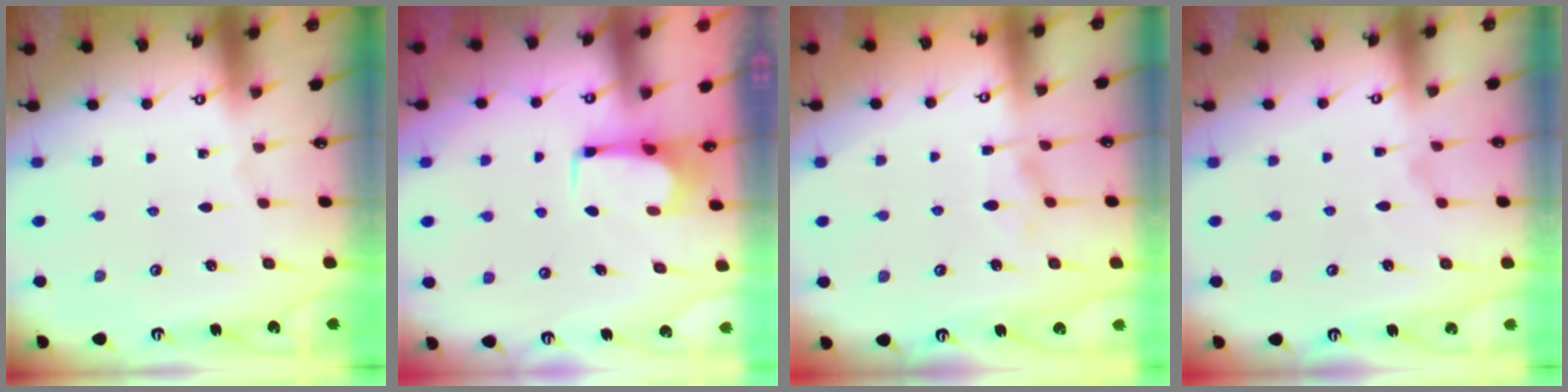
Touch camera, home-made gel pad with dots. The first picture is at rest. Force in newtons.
{"total": 2.7, "press": 2.6, "slide": 0.4}
{"total": 2.2, "press": 1.9, "slide": 1.2}
{"total": 2.7, "press": 2.5, "slide": 1.0}